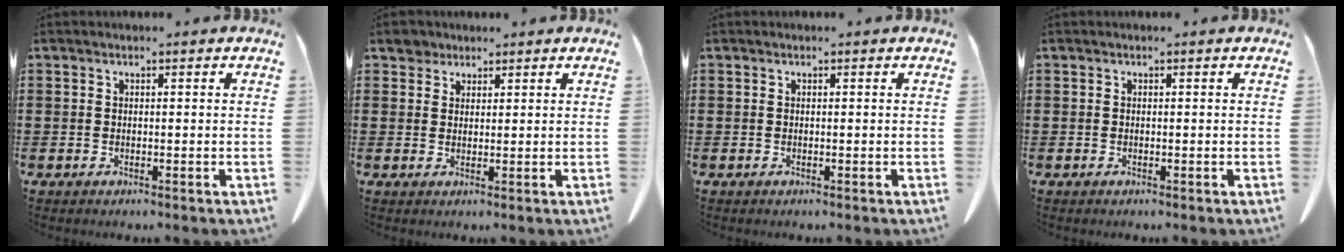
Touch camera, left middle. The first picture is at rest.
{"total": 2.2, "force": [2.0, 1.1, 0.1], "torque": [0.000, 0.005, 0.037]}
{"total": 0.0}
{"total": 0.0}